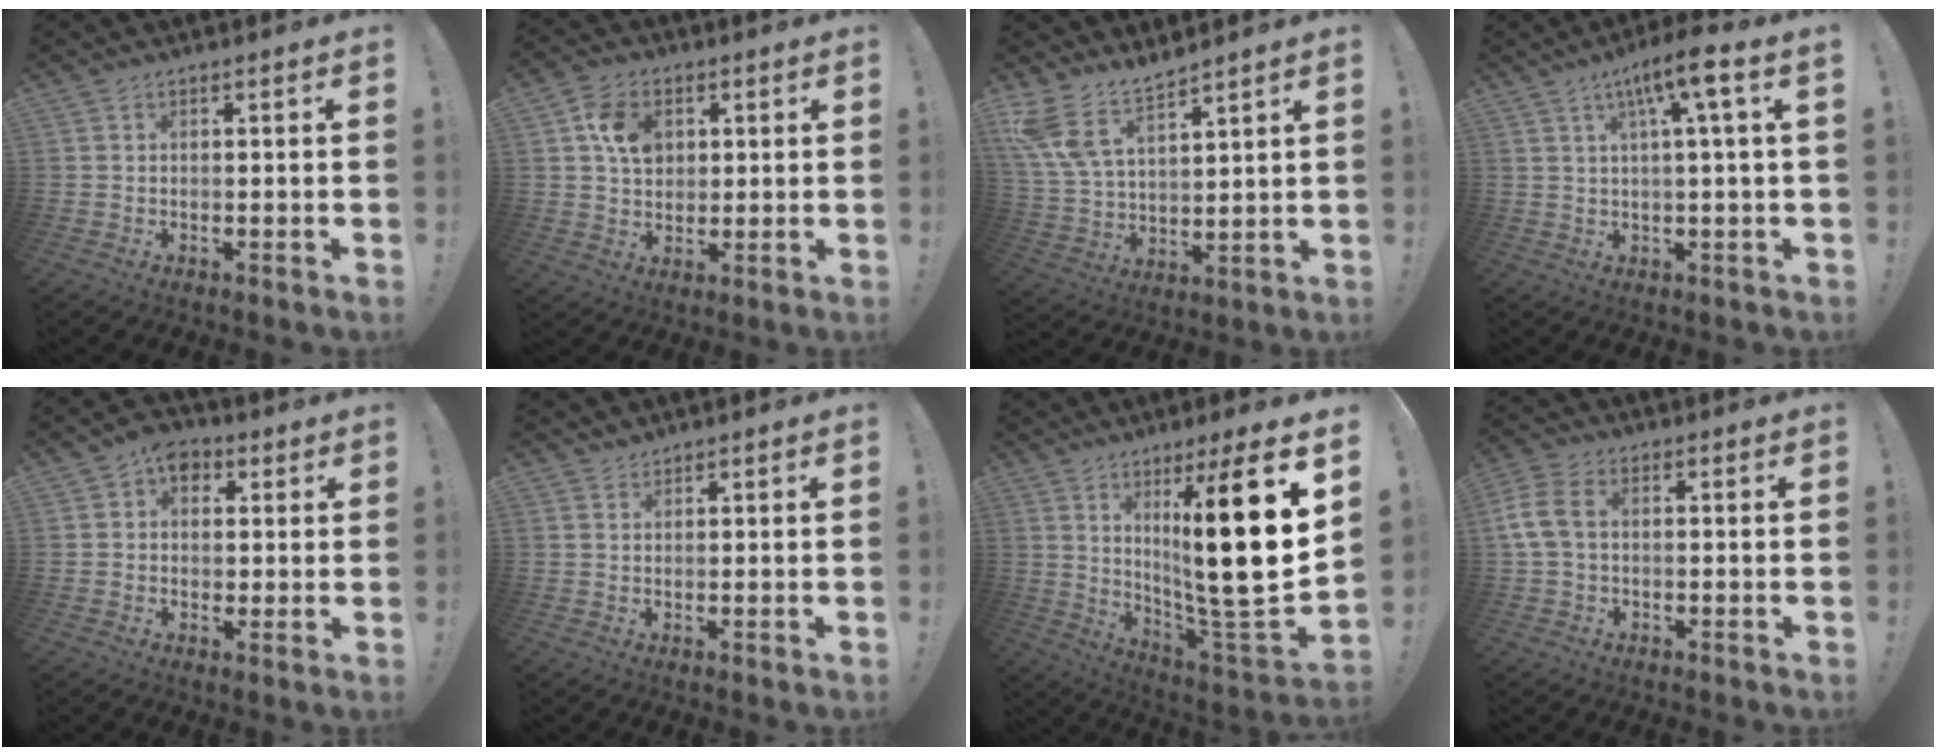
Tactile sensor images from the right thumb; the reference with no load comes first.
{"total": 9.7, "force": [2.9, 7.3, 5.6], "torque": [-0.079, 0.003, 0.056]}
{"total": 10.3, "force": [9.0, 3.3, 3.9], "torque": [-0.092, -0.059, 0.174]}
{"total": 9.3, "force": [3.4, -0.4, 8.7], "torque": [-0.144, -0.015, 0.047]}
{"total": 6.6, "force": [2.1, 5.6, 2.8], "torque": [-0.023, -0.006, 0.037]}
{"total": 1.9, "force": [1.8, 0.6, 0.2], "torque": [0.004, -0.012, 0.033]}
{"total": 22.8, "force": [5.9, 2.6, 21.9], "torque": [-0.347, -0.052, 0.086]}
{"total": 7.9, "force": [0.8, 5.3, 5.8], "torque": [-0.128, 0.008, 0.019]}